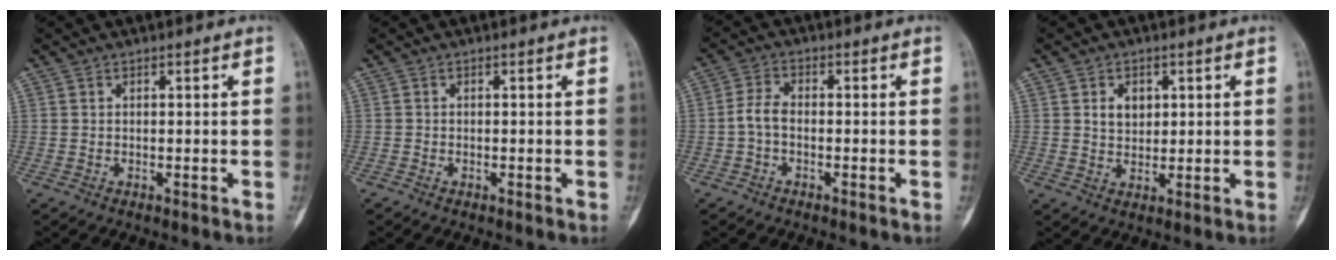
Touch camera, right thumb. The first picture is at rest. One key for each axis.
{"total": 0.0}
{"total": 3.5, "fx": -0.8, "fy": 2.0, "fz": 2.7, "tx": -0.055, "ty": 0.016, "tz": -0.025}
{"total": 4.3, "fx": 1.3, "fy": 3.2, "fz": 2.5, "tx": -0.022, "ty": -0.007, "tz": 0.024}